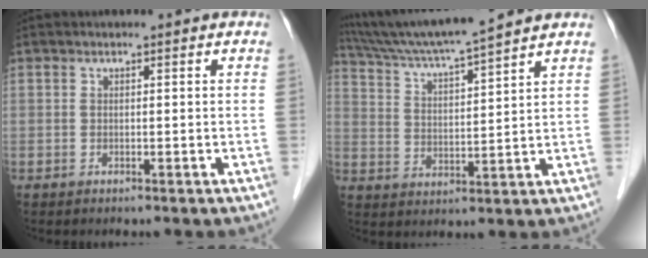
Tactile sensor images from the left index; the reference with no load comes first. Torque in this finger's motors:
{"motor_torque": [-0.34, -0.85, 0.44, 0.14]}